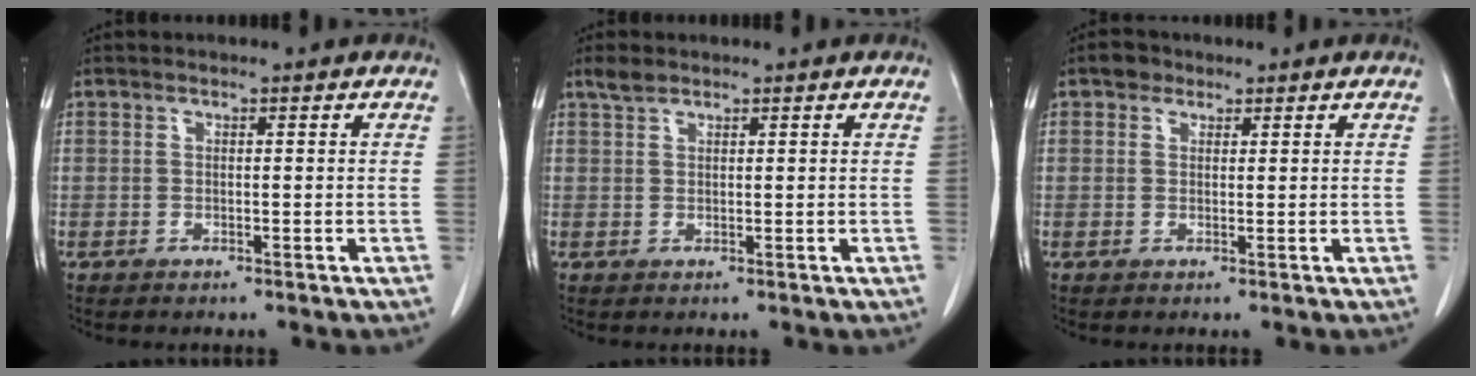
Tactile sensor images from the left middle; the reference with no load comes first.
{"total": 1.6, "force": [1.3, 0.5, 0.6], "torque": [-0.016, 0.007, 0.028]}
{"total": 1.9, "force": [1.1, 1.4, 0.5], "torque": [-0.008, 0.006, 0.015]}